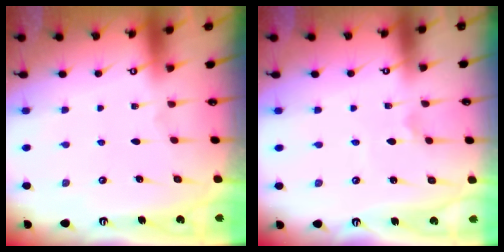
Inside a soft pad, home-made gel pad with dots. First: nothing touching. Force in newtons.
{"total": 1.0, "press": 0.9, "slide": 0.4}